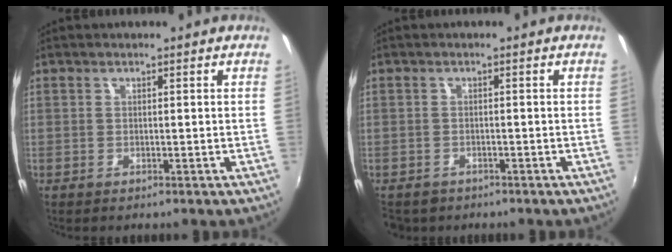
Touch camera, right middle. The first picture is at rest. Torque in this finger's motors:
{"motor_torque": [0.00, 0.00, 0.02, 0.00]}